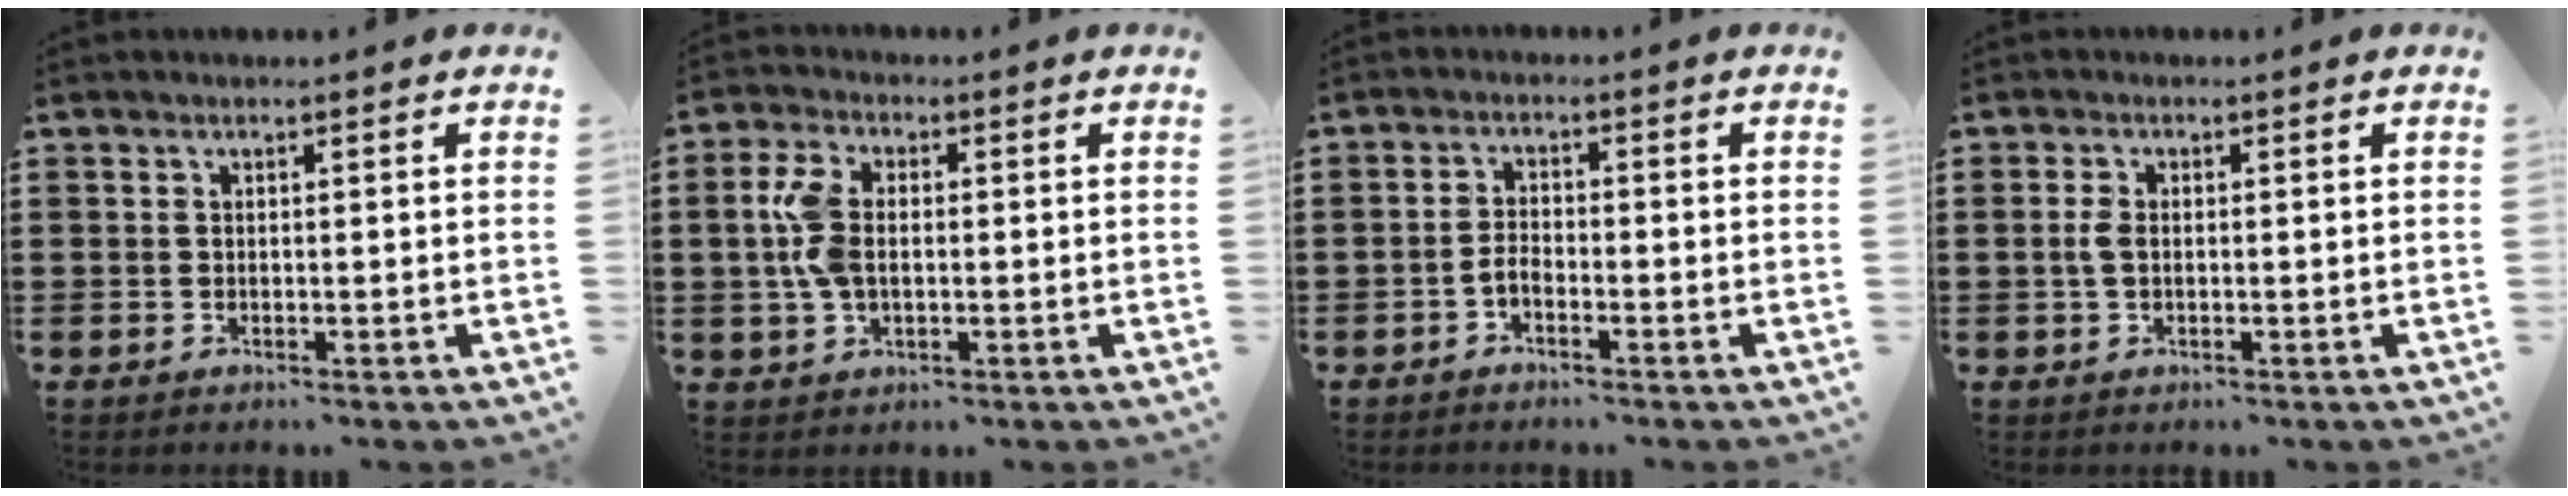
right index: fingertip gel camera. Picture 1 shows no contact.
{"total": 6.5, "force": [0.3, 3.7, 5.3], "torque": [-0.134, 0.004, -0.003]}
{"total": 2.0, "force": [-1.4, 0.8, 1.3], "torque": [-0.035, 0.002, -0.030]}
{"total": 2.2, "force": [0.0, 1.2, 1.9], "torque": [-0.047, 0.002, -0.004]}